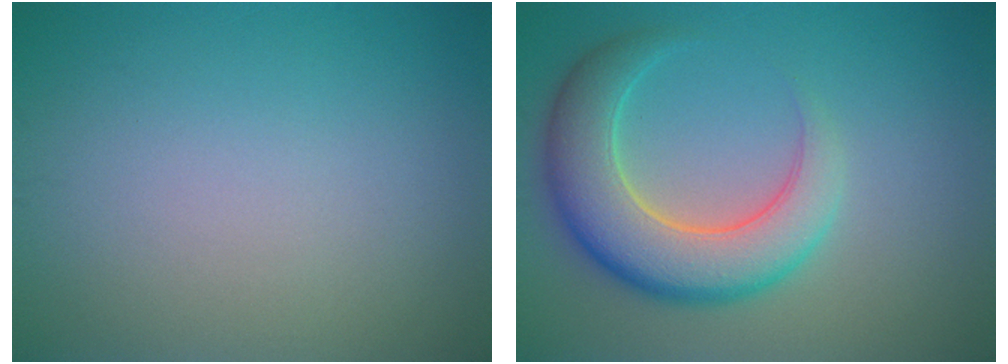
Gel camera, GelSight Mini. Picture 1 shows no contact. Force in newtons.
{"total": 7.3, "press": 7.3, "slide": 0.6}